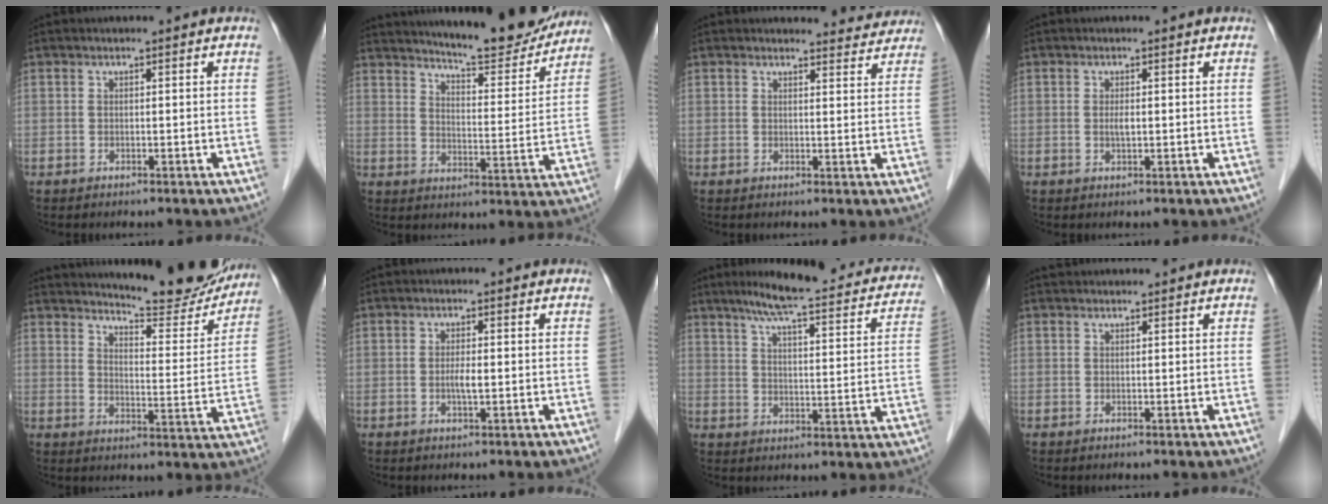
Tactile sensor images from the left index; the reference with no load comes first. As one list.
[{"total": 15.4, "force": [14.3, 1.7, 5.4], "torque": [-0.079, -0.028, 0.189]}, {"total": 5.1, "force": [5.0, 1.1, -0.2], "torque": [0.010, -0.009, 0.040]}, {"total": 1.2, "force": [0.1, 0.3, 1.2], "torque": [-0.024, -0.001, 0.001]}, {"total": 16.6, "force": [15.7, 2.1, 5.0], "torque": [-0.064, -0.051, 0.196]}, {"total": 1.8, "force": [-0.3, 0.3, 1.8], "torque": [-0.036, 0.000, -0.004]}, {"total": 21.9, "force": [18.2, 3.4, 11.8], "torque": [-0.158, 0.006, 0.222]}, {"total": 2.8, "force": [2.7, 0.5, 0.5], "torque": [-0.007, 0.031, 0.039]}]